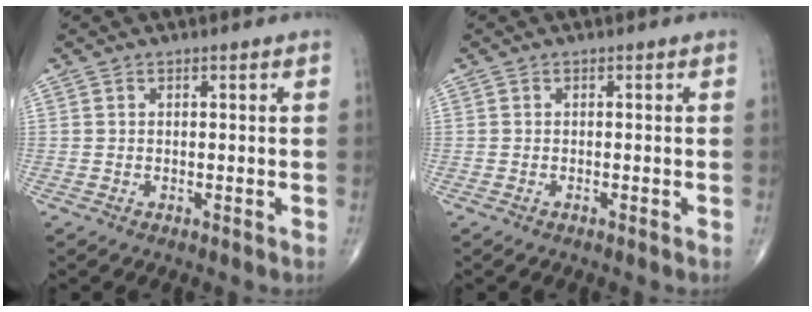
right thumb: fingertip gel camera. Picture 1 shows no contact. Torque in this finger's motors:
{"motor_torque": [0.23, -0.24, -0.01, -0.19, -0.05]}